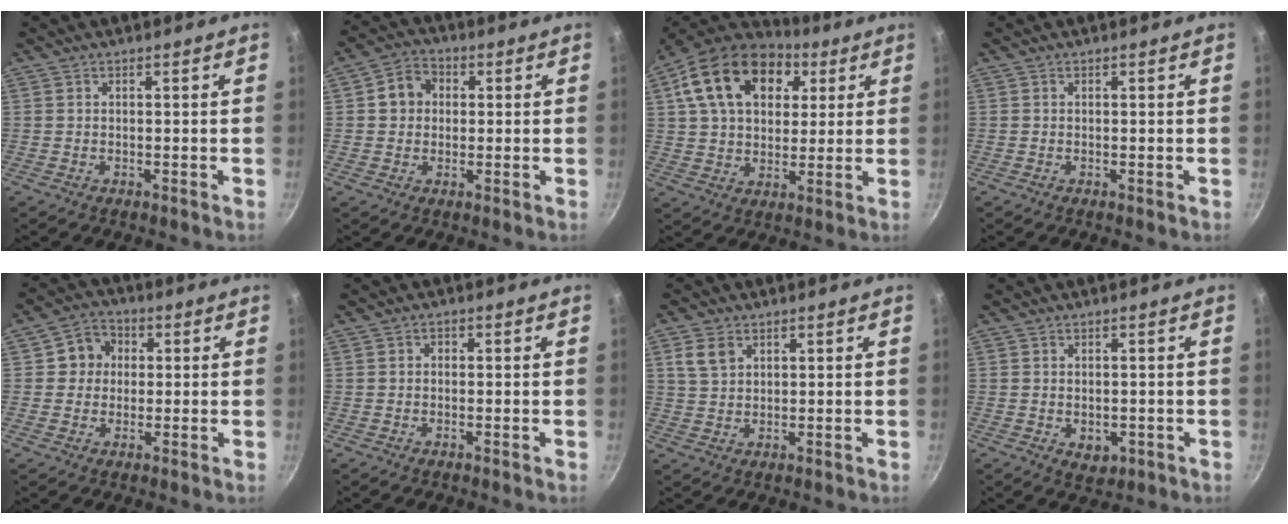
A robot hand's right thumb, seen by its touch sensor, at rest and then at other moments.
{"total": 6.3, "force": [0.9, 5.5, 2.9], "torque": [-0.017, 0.013, 0.003]}
{"total": 21.3, "force": [7.8, 14.4, 13.6], "torque": [-0.222, 0.006, 0.122]}
{"total": 0.0}
{"total": 6.3, "force": [0.9, 5.8, 2.2], "torque": [0.005, 0.011, 0.003]}
{"total": 1.1, "force": [0.0, 1.0, 0.5], "torque": [-0.008, 0.005, -0.003]}
{"total": 4.6, "force": [2.0, 3.2, 2.5], "torque": [-0.035, -0.001, 0.041]}
{"total": 3.6, "force": [-0.8, 2.5, 2.4], "torque": [-0.030, -0.002, -0.003]}